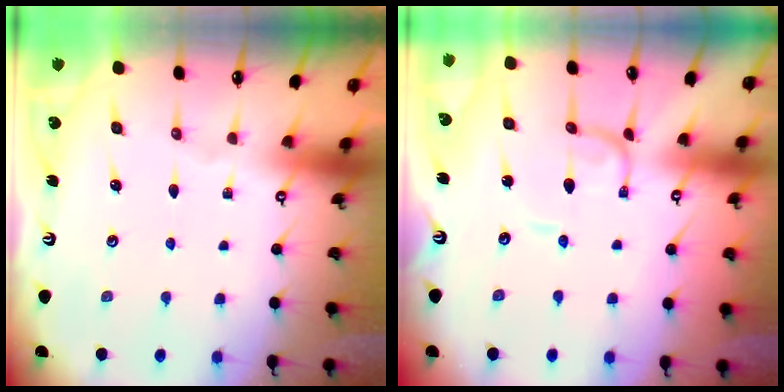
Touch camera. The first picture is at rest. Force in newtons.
{"total": 1.4, "press": 1.4, "slide": 0.0}